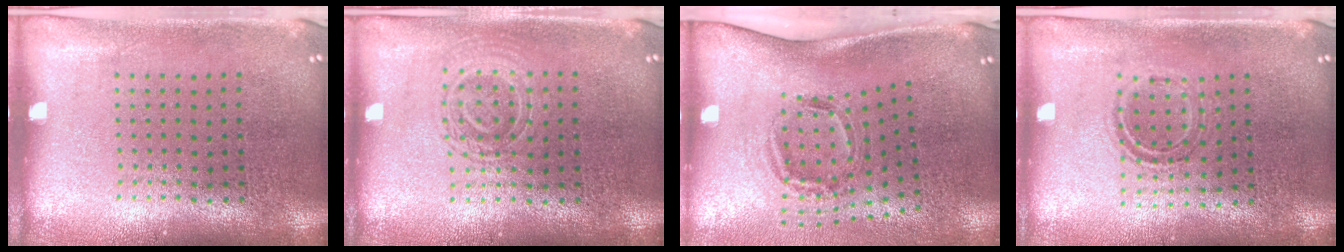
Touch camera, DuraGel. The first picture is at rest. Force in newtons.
{"total": 1.4, "press": 1.3, "slide": 0.3}
{"total": 1.9, "press": 1.3, "slide": 1.5}
{"total": 1.0, "press": 1.0, "slide": 0.3}